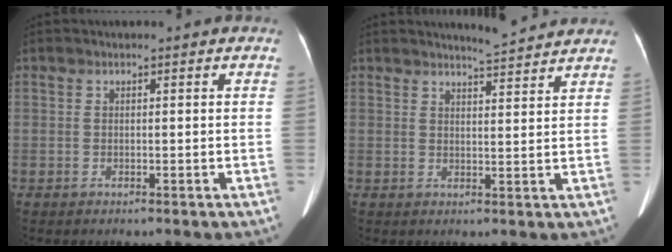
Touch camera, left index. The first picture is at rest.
{"total": 4.8, "force": [4.7, -0.2, 0.9], "torque": [-0.026, -0.001, 0.063]}